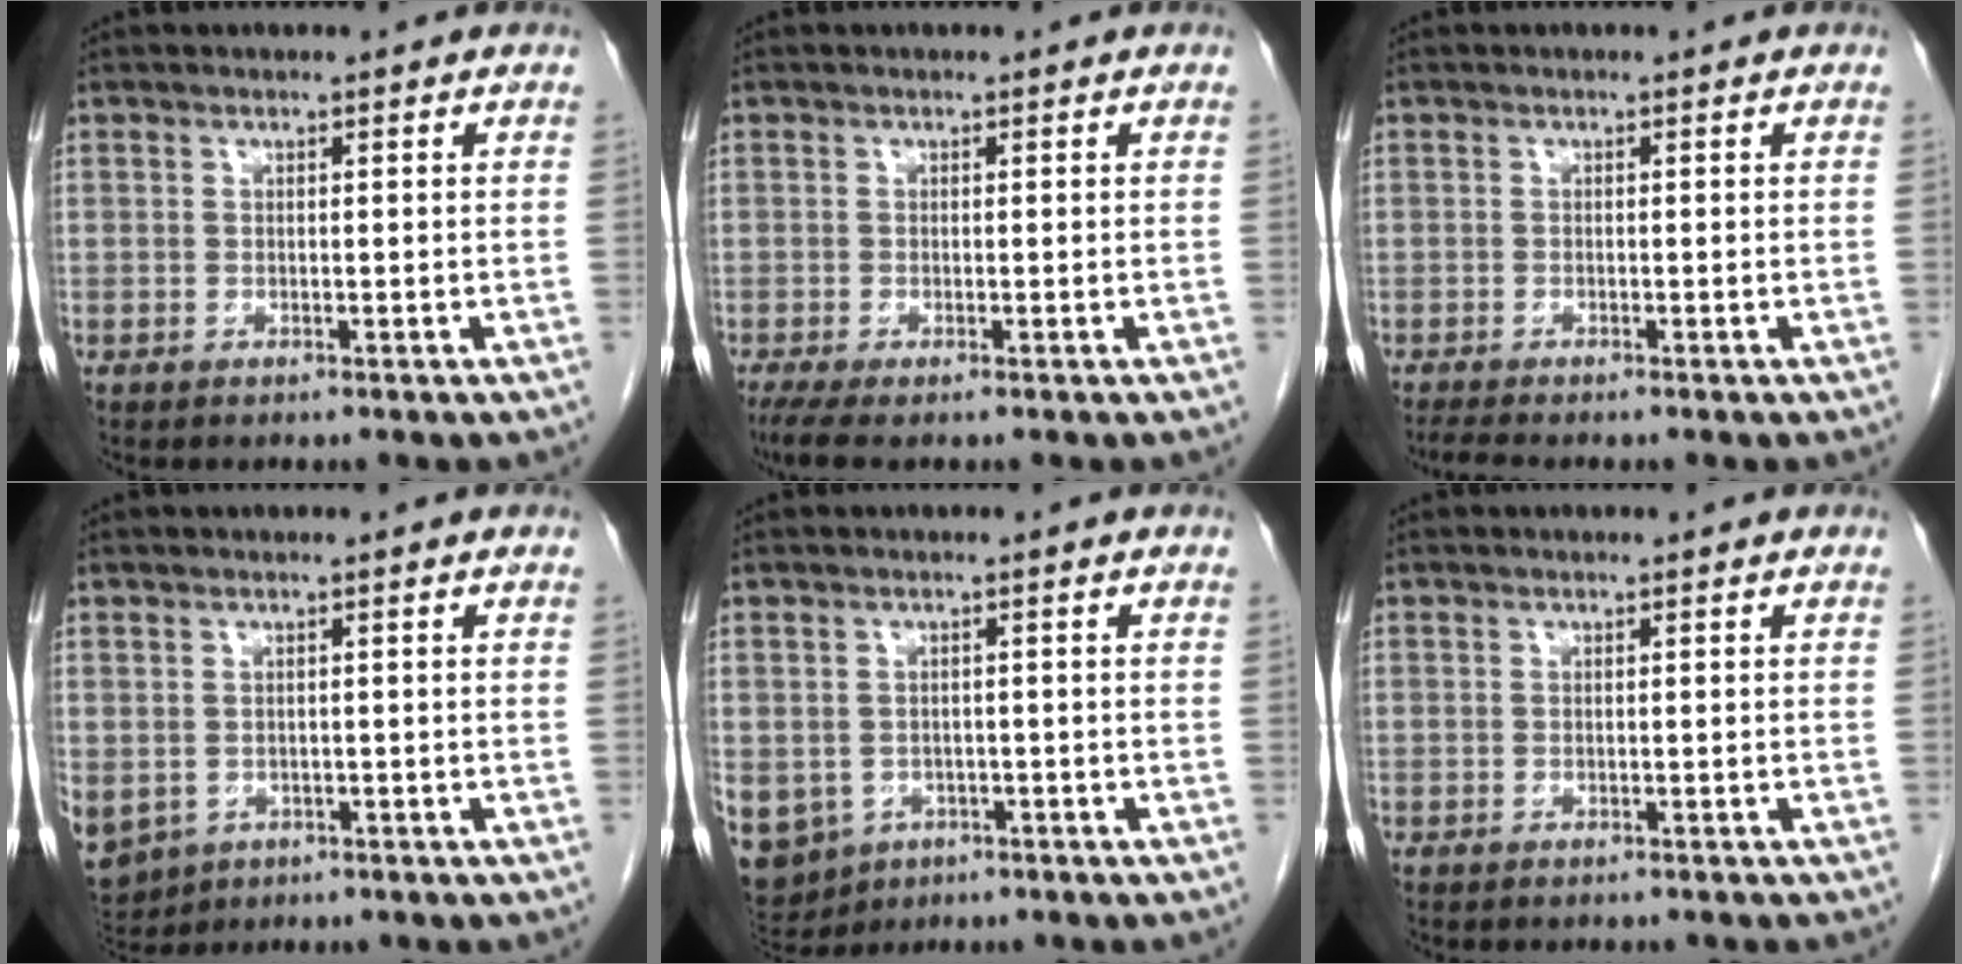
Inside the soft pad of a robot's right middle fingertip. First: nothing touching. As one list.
[{"total": 2.9, "force": [-1.9, 0.5, 2.1], "torque": [-0.044, -0.011, -0.037]}, {"total": 2.1, "force": [-1.9, -0.2, 0.9], "torque": [-0.024, -0.008, -0.035]}, {"total": 12.8, "force": [-4.6, 10.8, 5.2], "torque": [-0.177, -0.014, -0.057]}, {"total": 16.3, "force": [-6.6, 13.8, 5.6], "torque": [-0.210, -0.005, -0.082]}, {"total": 3.5, "force": [-3.1, 1.0, 1.3], "torque": [-0.020, -0.004, -0.034]}]